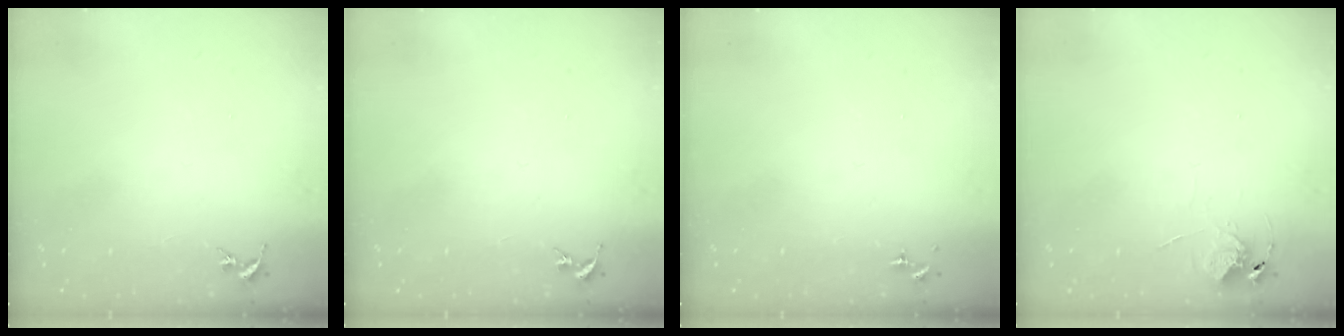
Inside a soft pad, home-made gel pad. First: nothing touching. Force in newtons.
{"total": 0.0}
{"total": 0.0}
{"total": 5.7, "press": 5.7, "slide": 0.3}